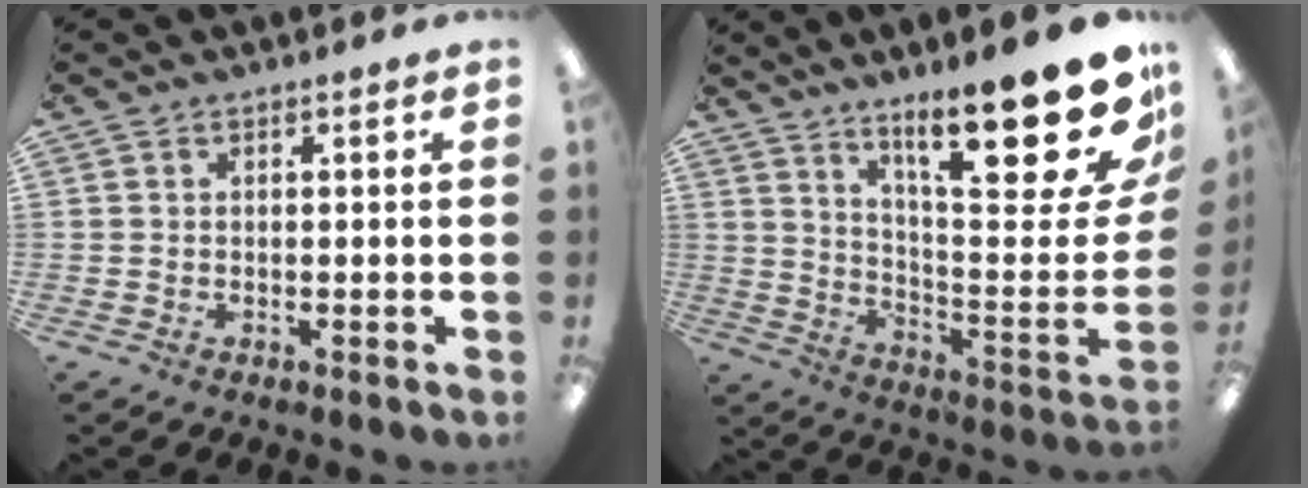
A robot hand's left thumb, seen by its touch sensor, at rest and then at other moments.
{"total": 26.0, "force": [16.2, 5.6, 19.5], "torque": [-0.275, -0.116, 0.262]}